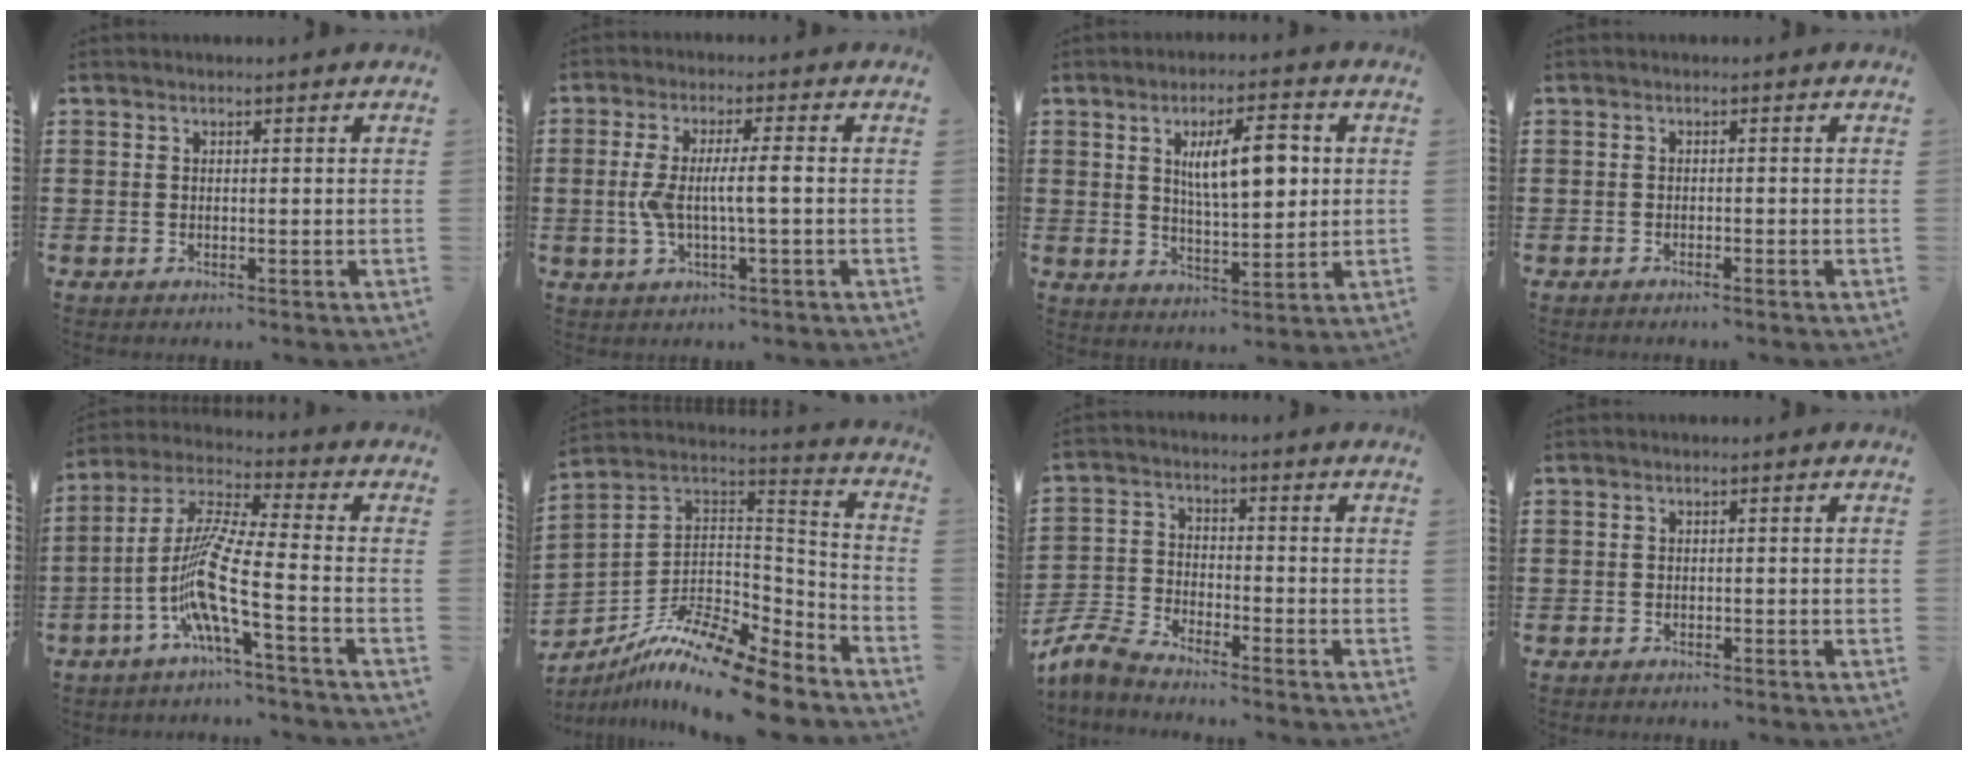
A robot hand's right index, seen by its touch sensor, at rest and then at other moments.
{"total": 5.3, "force": [-0.5, 0.6, 5.3], "torque": [-0.115, -0.008, -0.020]}
{"total": 9.1, "force": [2.3, 3.2, 8.2], "torque": [-0.144, 0.003, 0.035]}
{"total": 0.7, "force": [-0.7, -0.1, 0.3], "torque": [-0.007, -0.002, -0.013]}
{"total": 10.6, "force": [-4.3, 0.9, 9.7], "torque": [-0.224, -0.022, -0.094]}
{"total": 12.9, "force": [-10.3, 2.7, 7.2], "torque": [-0.134, 0.020, -0.197]}
{"total": 5.1, "force": [-4.9, 0.5, 1.5], "torque": [-0.054, -0.007, -0.104]}
{"total": 0.9, "force": [-0.7, 0.1, 0.5], "torque": [-0.008, -0.005, -0.013]}